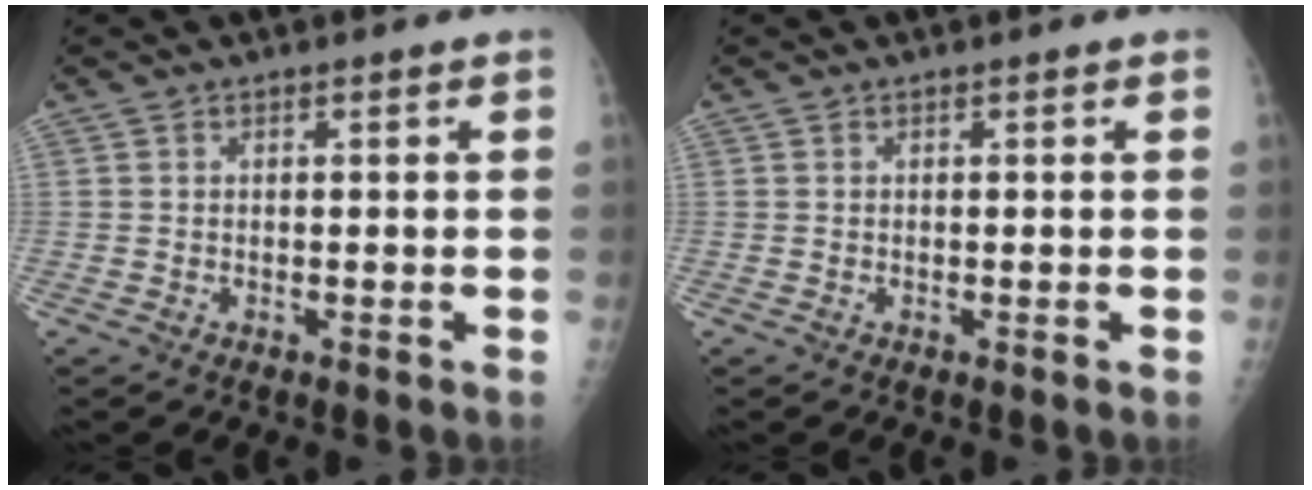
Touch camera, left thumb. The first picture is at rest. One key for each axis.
{"total": 0.0}